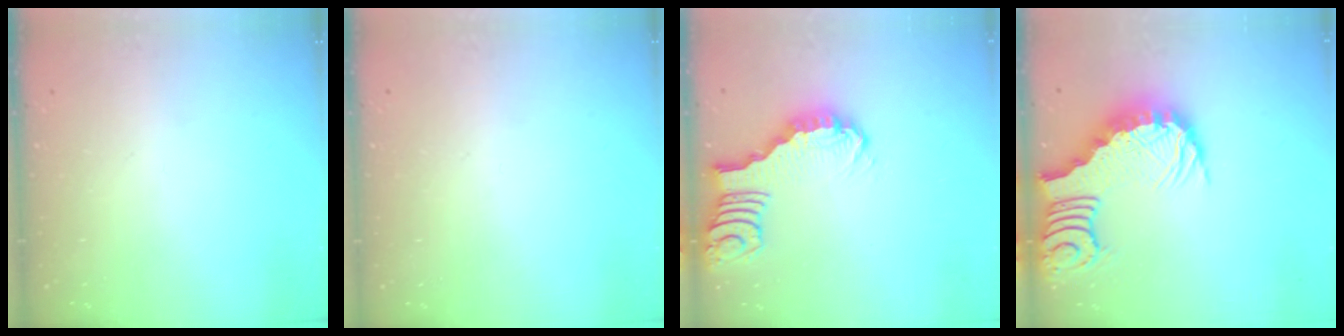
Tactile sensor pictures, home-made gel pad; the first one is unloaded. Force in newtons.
{"total": 0.0}
{"total": 2.8, "press": 2.7, "slide": 0.4}
{"total": 3.8, "press": 3.7, "slide": 0.7}